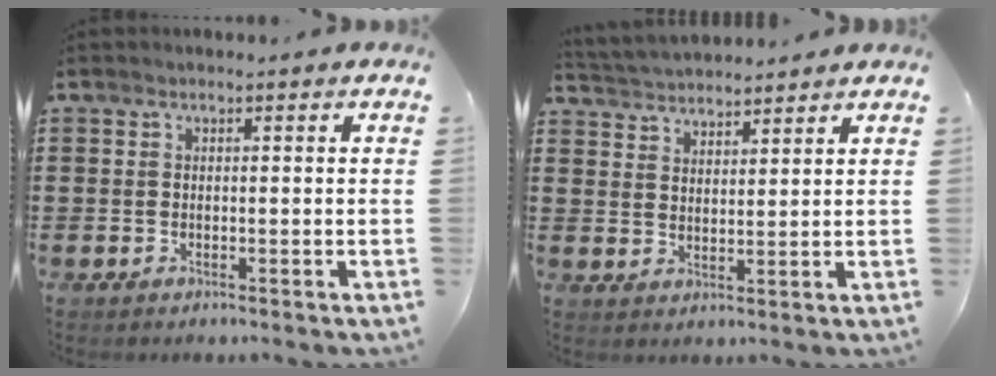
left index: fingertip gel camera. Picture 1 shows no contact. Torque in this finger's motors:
{"motor_torque": [2.14, 0.00, 0.19, 0.09]}